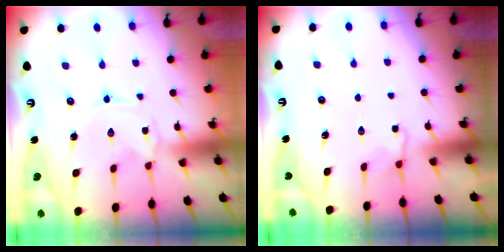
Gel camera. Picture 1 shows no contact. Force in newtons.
{"total": 2.2, "press": 1.5, "slide": 1.6}